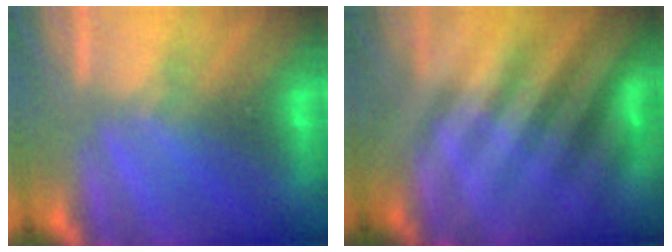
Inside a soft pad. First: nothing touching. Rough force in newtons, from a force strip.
{"total": 2.6}